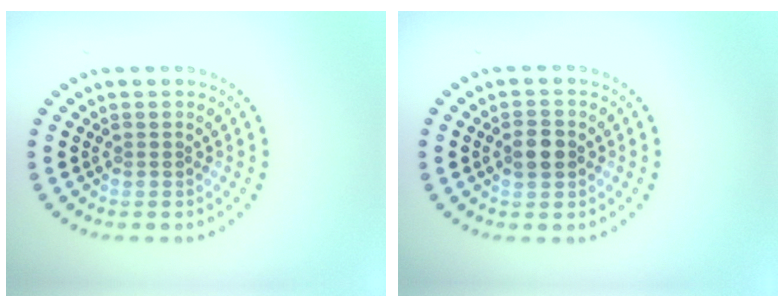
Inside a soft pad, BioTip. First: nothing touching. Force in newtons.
{"total": 2.7, "press": 2.7, "slide": 0.1}